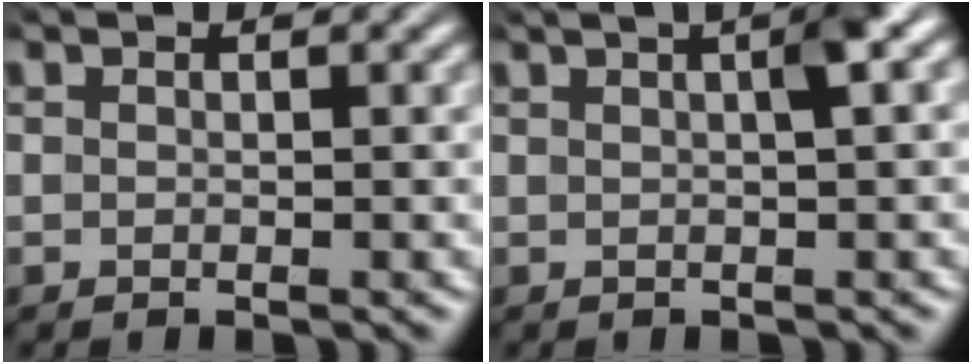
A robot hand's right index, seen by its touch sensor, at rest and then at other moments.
{"total": 4.8, "force": [1.8, 1.3, 4.2], "torque": [-0.046, 0.022, 0.018]}